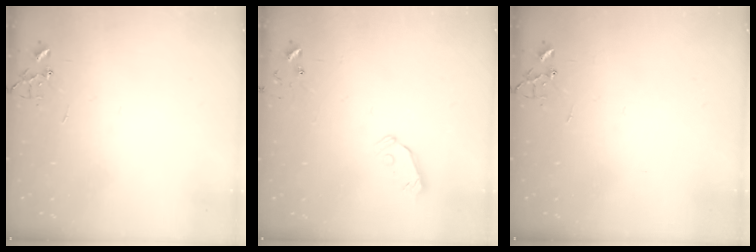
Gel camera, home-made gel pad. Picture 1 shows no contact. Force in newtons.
{"total": 5.8, "press": 5.7, "slide": 0.9}
{"total": 0.0}